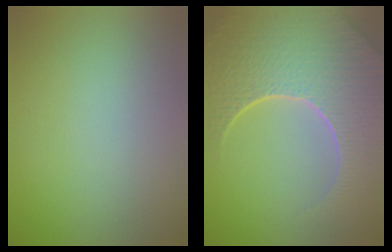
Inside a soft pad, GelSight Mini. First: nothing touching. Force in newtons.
{"total": 8.9, "press": 6.1, "slide": 6.5}